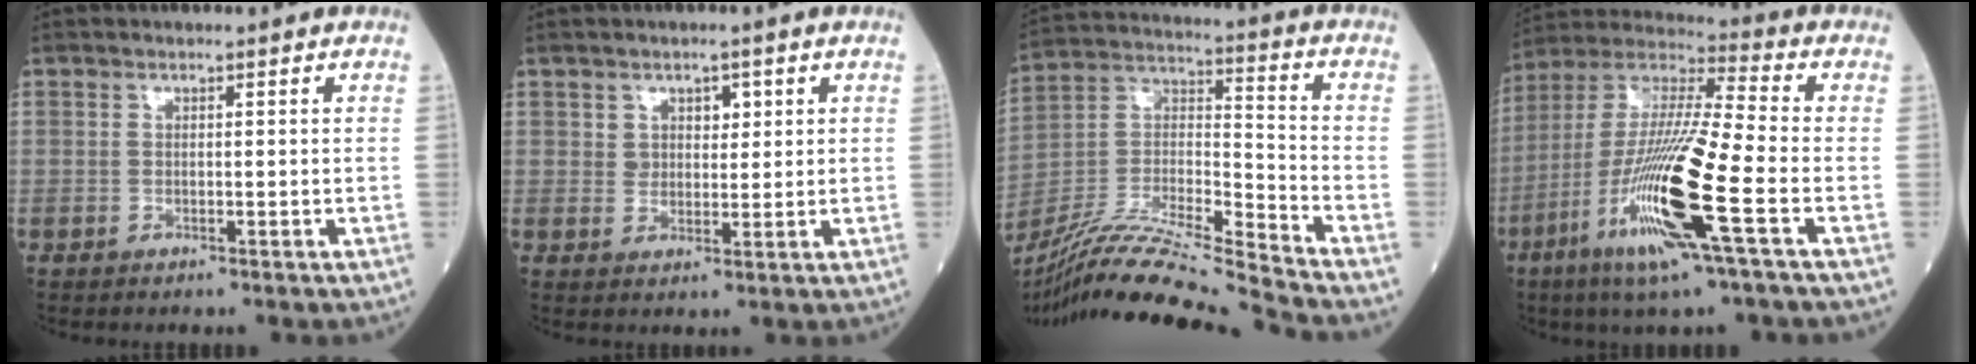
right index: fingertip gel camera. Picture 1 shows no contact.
{"total": 3.2, "force": [1.4, 2.4, 1.5], "torque": [-0.015, 0.002, 0.022]}
{"total": 20.0, "force": [-18.2, -1.8, 8.1], "torque": [-0.169, -0.004, -0.331]}
{"total": 18.9, "force": [-7.1, 0.4, 17.6], "torque": [-0.376, -0.029, -0.143]}